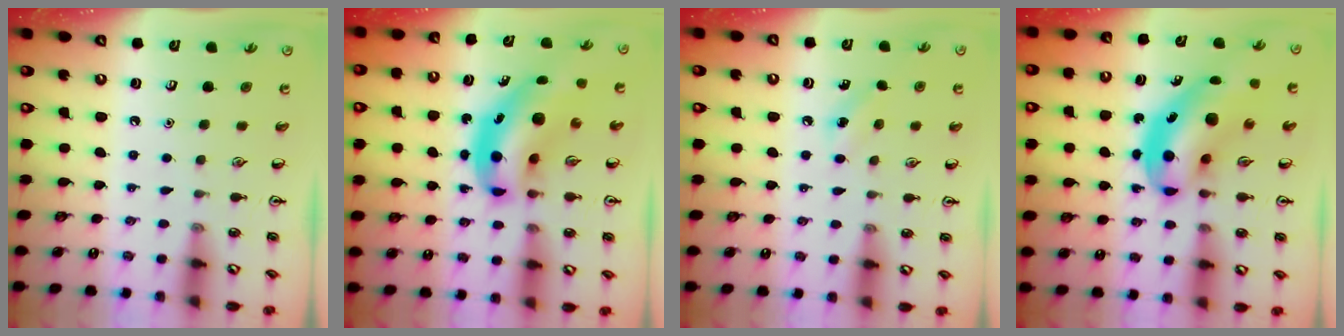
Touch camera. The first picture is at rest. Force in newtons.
{"total": 11.7, "press": 11.2, "slide": 3.4}
{"total": 6.9, "press": 6.6, "slide": 2.1}
{"total": 10.7, "press": 10.2, "slide": 3.3}